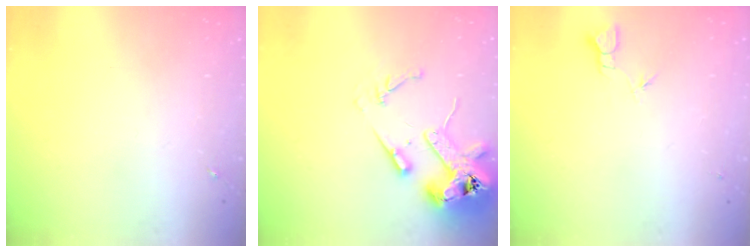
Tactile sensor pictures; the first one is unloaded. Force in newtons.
{"total": 15.1, "press": 15.0, "slide": 2.1}
{"total": 2.3, "press": 2.3, "slide": 0.1}